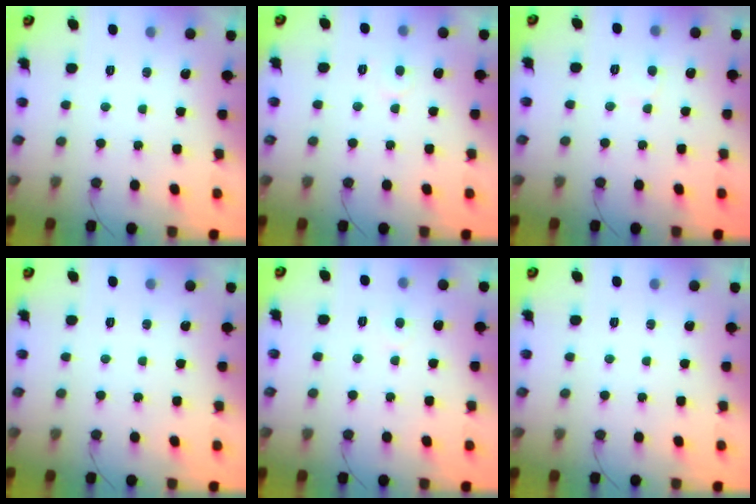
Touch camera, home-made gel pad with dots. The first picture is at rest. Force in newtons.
{"total": 3.7, "press": 3.7, "slide": 0.4}
{"total": 4.6, "press": 4.6, "slide": 0.6}
{"total": 0.0}
{"total": 2.1, "press": 2.1, "slide": 0.3}
{"total": 0.0}